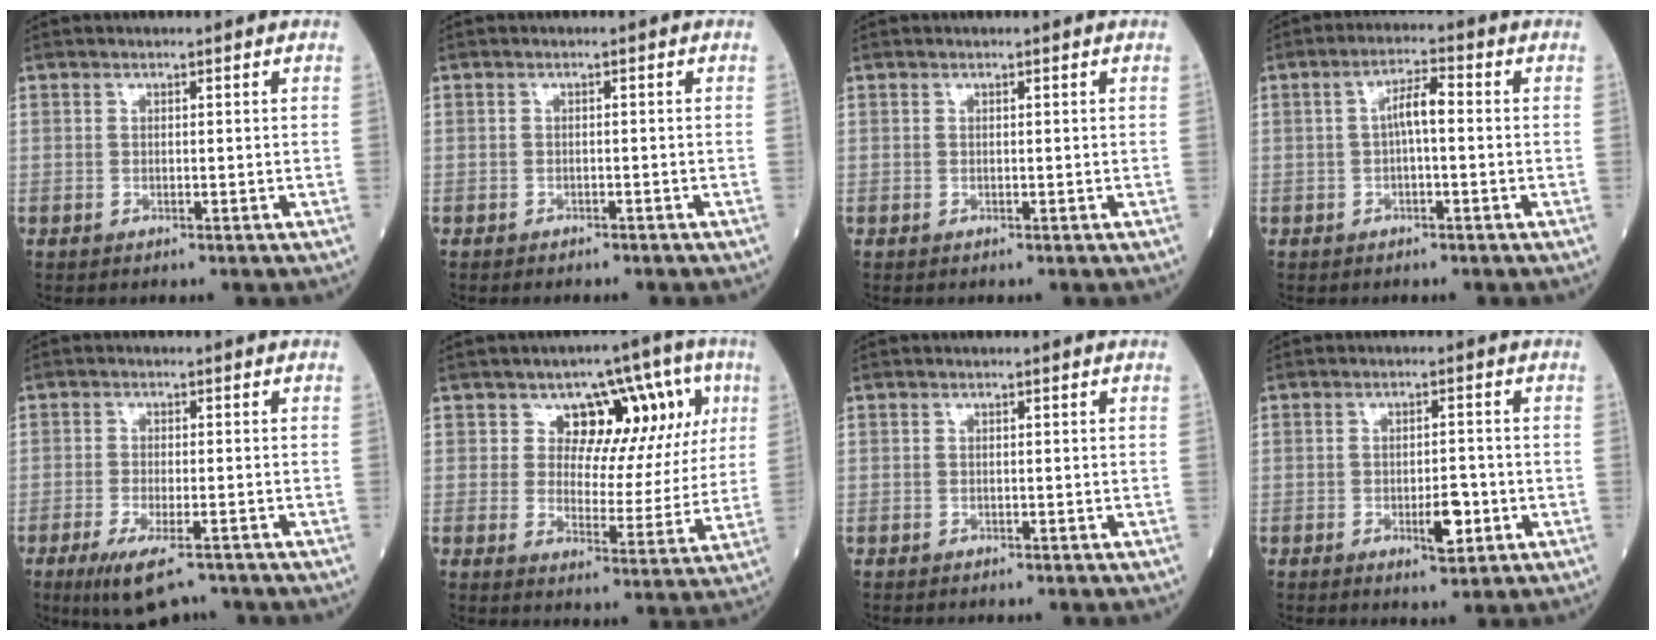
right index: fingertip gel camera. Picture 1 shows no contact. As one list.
[{"total": 2.0, "force": [-1.8, 0.7, 0.6], "torque": [-0.010, -0.001, -0.021]}, {"total": 0.0}, {"total": 3.9, "force": [-0.1, 0.9, 3.8], "torque": [-0.065, 0.013, -0.003]}, {"total": 7.5, "force": [-5.4, 1.8, 4.9], "torque": [-0.083, -0.016, -0.088]}, {"total": 11.6, "force": [4.8, 6.9, 8.0], "torque": [-0.078, 0.030, 0.067]}, {"total": 0.5, "force": [-0.5, 0.1, 0.1], "torque": [-0.004, 0.000, -0.010]}, {"total": 4.2, "force": [-1.4, 1.3, 3.8], "torque": [-0.058, 0.000, -0.013]}]